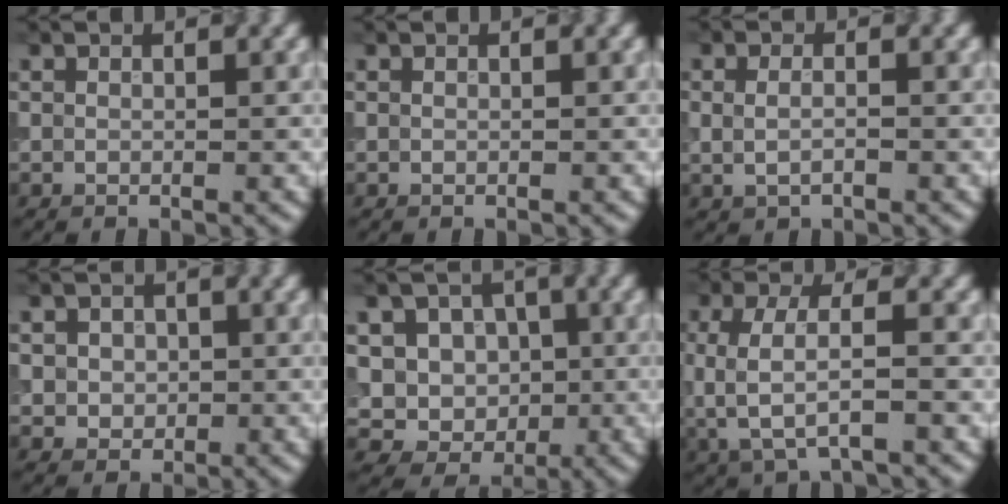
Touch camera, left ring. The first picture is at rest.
{"total": 0.0}
{"total": 1.5, "force": [-0.2, 0.8, 1.3], "torque": [-0.032, -0.002, -0.003]}
{"total": 2.7, "force": [0.2, 2.4, 1.3], "torque": [-0.012, 0.005, -0.005]}
{"total": 7.1, "force": [0.5, 6.4, 3.1], "torque": [-0.028, 0.024, -0.022]}
{"total": 4.1, "force": [-0.6, 1.5, 3.7], "torque": [-0.078, -0.005, -0.009]}